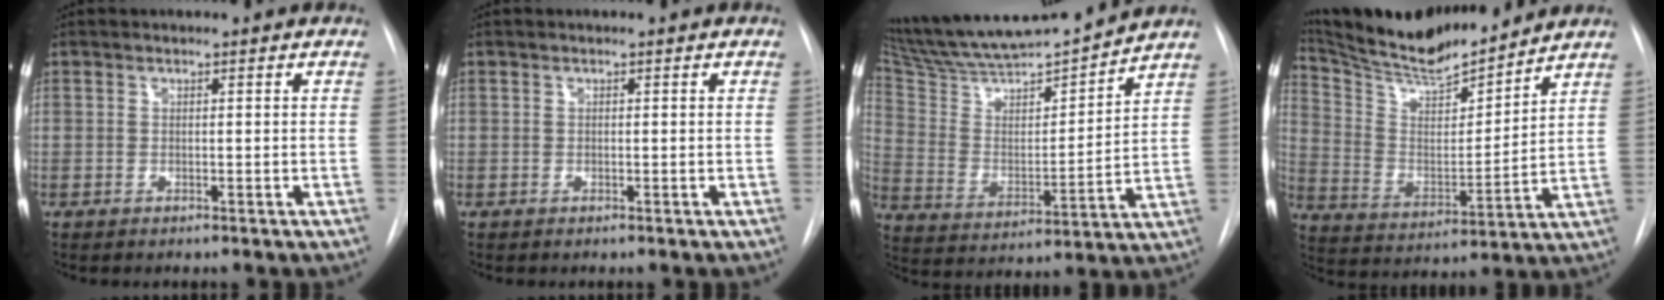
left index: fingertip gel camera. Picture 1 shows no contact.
{"total": 0.0}
{"total": 19.3, "force": [18.0, 1.1, 6.8], "torque": [-0.126, -0.008, 0.305]}
{"total": 16.4, "force": [15.2, 1.6, 5.8], "torque": [-0.113, -0.009, 0.268]}